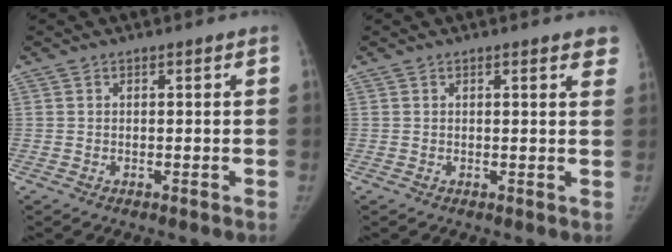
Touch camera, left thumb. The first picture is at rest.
{"total": 3.9, "force": [2.9, 1.0, 2.5], "torque": [-0.011, -0.004, 0.023]}